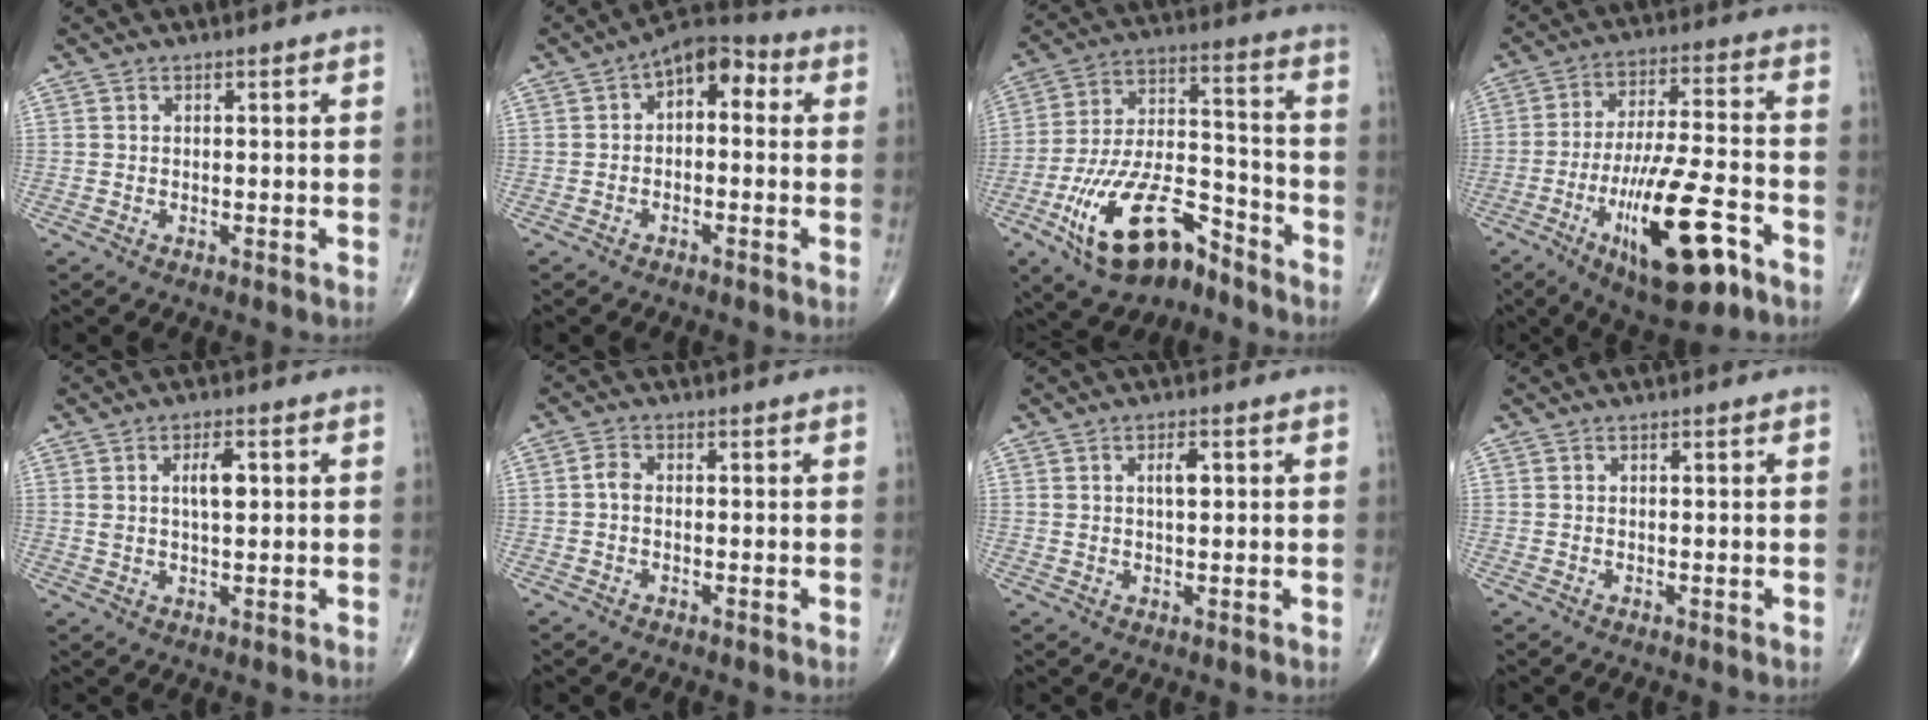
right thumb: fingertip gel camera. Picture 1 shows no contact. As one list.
[{"total": 7.9, "force": [1.2, 4.5, 6.3], "torque": [-0.066, 0.033, 0.003]}, {"total": 19.1, "force": [-11.0, 8.7, 12.9], "torque": [-0.225, 0.077, -0.193]}, {"total": 19.0, "force": [-8.5, 5.6, 16.1], "torque": [-0.283, 0.033, -0.130]}, {"total": 4.6, "force": [1.2, 1.9, 4.1], "torque": [-0.064, -0.003, 0.021]}, {"total": 1.8, "force": [-0.3, 1.3, 1.3], "torque": [-0.020, 0.005, -0.010]}, {"total": 3.0, "force": [0.8, 1.2, 2.6], "torque": [-0.042, -0.002, 0.013]}, {"total": 0.0}]